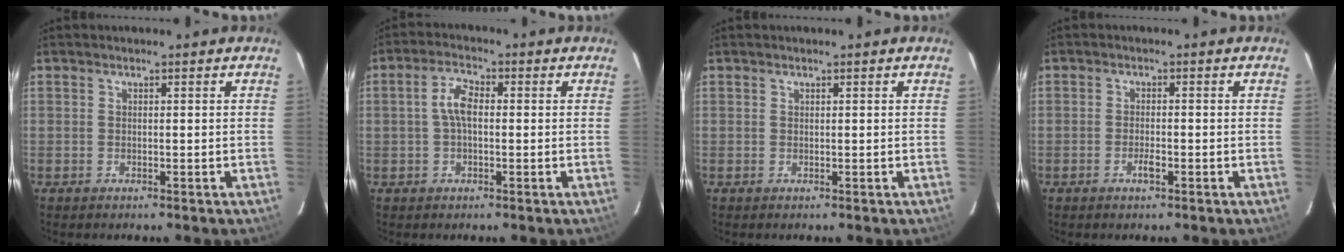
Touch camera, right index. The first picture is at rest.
{"total": 4.5, "force": [0.0, 2.2, 3.9], "torque": [-0.079, 0.013, -0.001]}
{"total": 0.0}
{"total": 2.1, "force": [-1.2, 0.7, 1.6], "torque": [-0.035, 0.000, -0.022]}